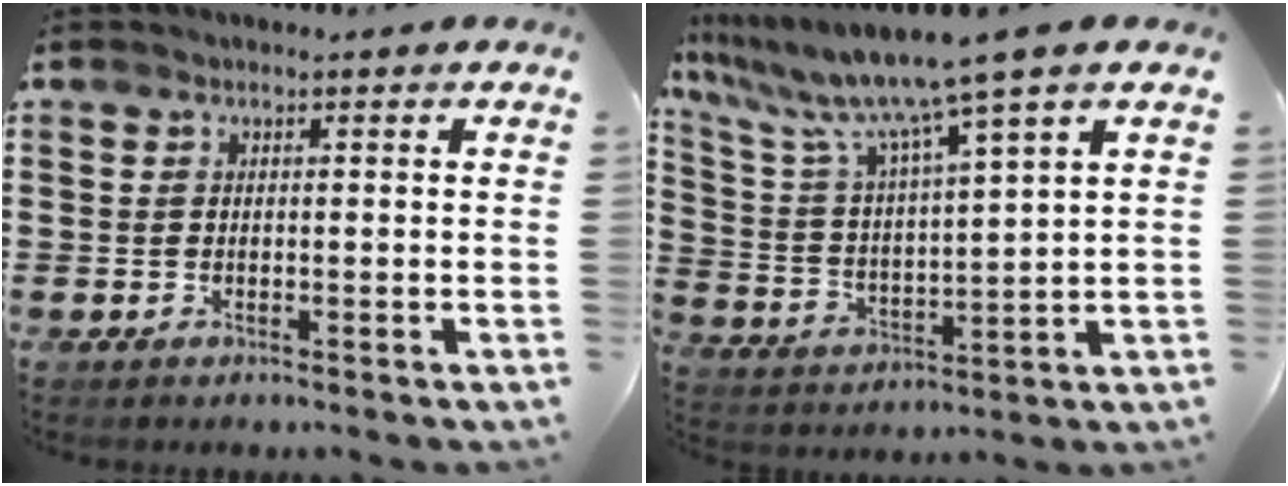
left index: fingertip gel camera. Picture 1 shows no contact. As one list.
[{"total": 10.2, "force": [8.2, -0.9, 6.0], "torque": [-0.151, -0.053, 0.128]}]